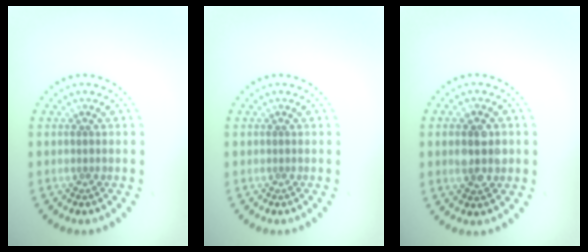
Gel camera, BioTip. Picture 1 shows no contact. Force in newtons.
{"total": 0.0}
{"total": 3.3, "press": 3.3, "slide": 0.2}